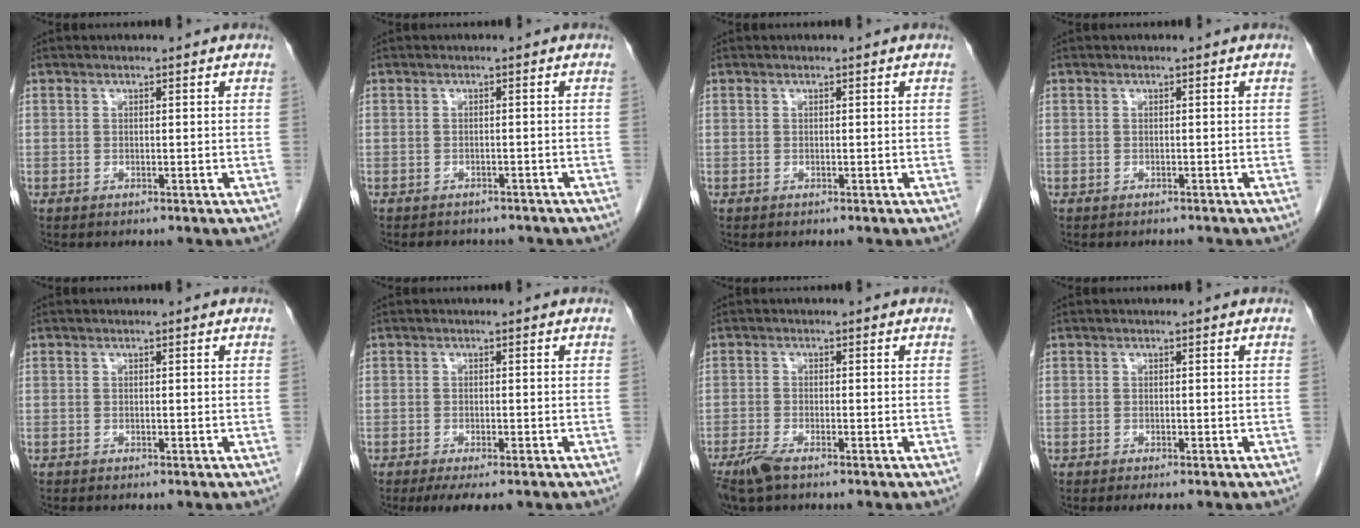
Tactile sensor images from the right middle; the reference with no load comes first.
{"total": 5.6, "force": [-4.9, 2.4, 1.5], "torque": [-0.017, 0.005, -0.051]}
{"total": 0.0}
{"total": 0.8, "force": [-0.8, 0.2, 0.0], "torque": [-0.008, -0.003, -0.011]}
{"total": 0.0}
{"total": 4.7, "force": [-3.4, 1.2, 3.0], "torque": [-0.042, -0.012, -0.049]}
{"total": 3.6, "force": [-2.5, 0.7, 2.4], "torque": [-0.055, -0.008, -0.049]}
{"total": 2.7, "force": [-2.0, 0.8, 1.7], "torque": [-0.023, -0.008, -0.025]}